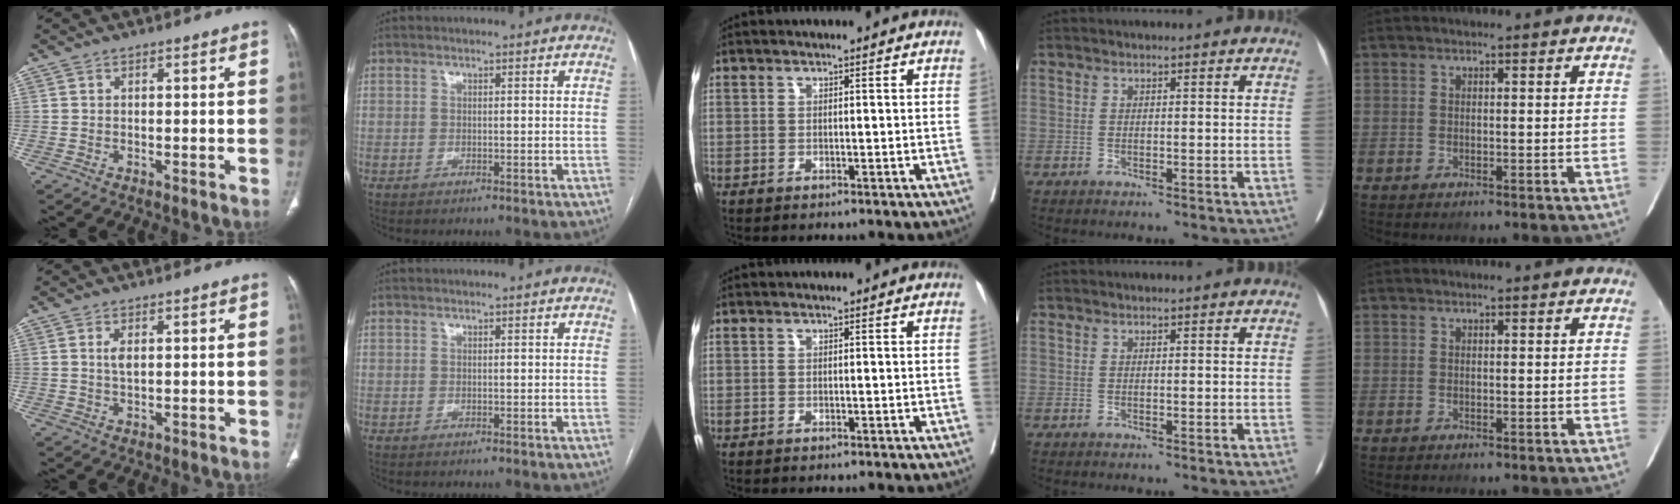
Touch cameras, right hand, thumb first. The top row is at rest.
{"thumb": {"total": 2.0, "force": [0.6, 0.9, 1.7], "torque": [-0.035, -0.002, 0.013]}}